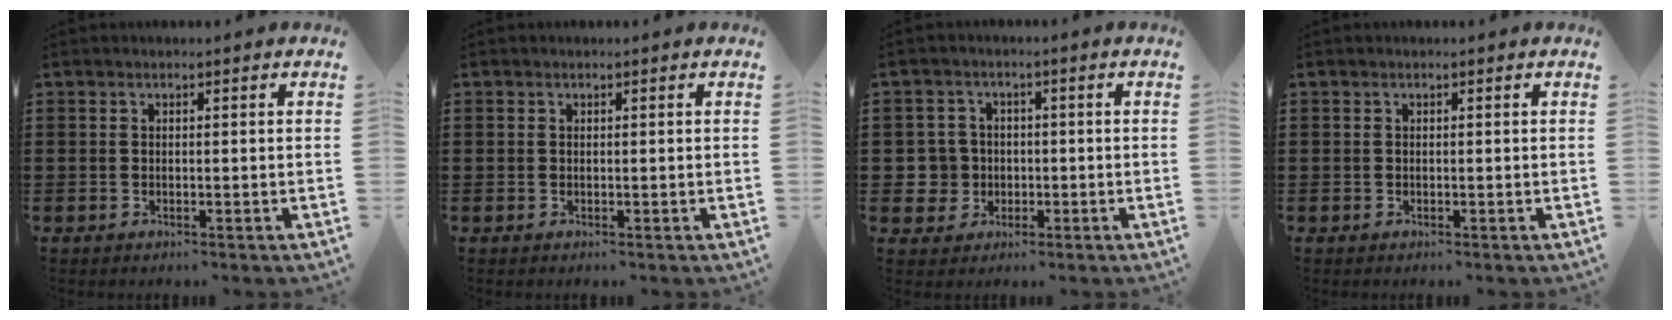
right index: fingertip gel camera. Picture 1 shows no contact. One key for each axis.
{"total": 0.0}
{"total": 4.8, "fx": -0.5, "fy": 4.7, "fz": 1.0, "tx": -0.044, "ty": 0.012, "tz": -0.012}
{"total": 0.0}